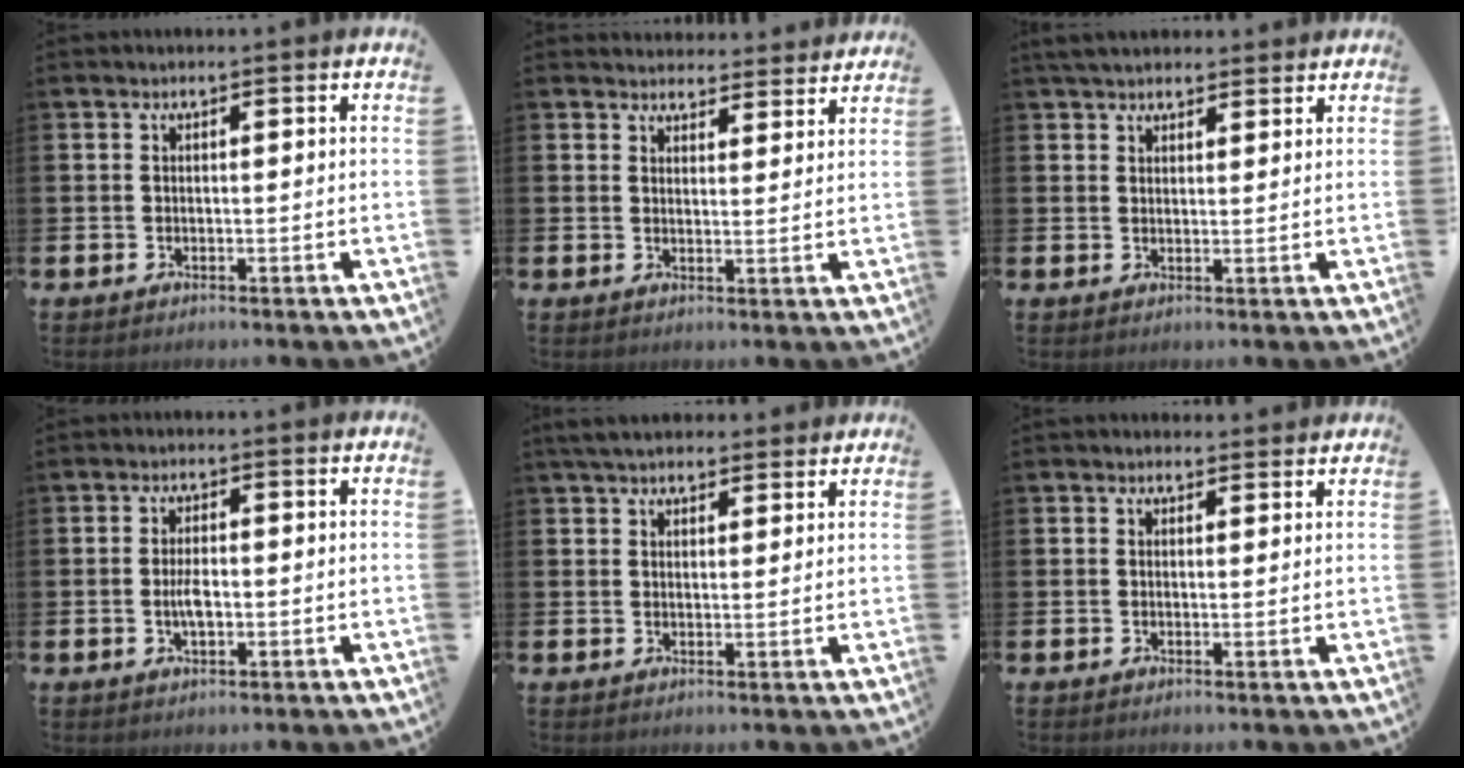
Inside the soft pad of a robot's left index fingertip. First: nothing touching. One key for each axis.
{"total": 3.8, "fx": 3.7, "fy": 1.0, "fz": -0.2, "tx": 0.003, "ty": -0.023, "tz": 0.066}
{"total": 3.6, "fx": 3.3, "fy": 1.2, "fz": 0.8, "tx": -0.024, "ty": -0.006, "tz": 0.064}
{"total": 2.8, "fx": -0.4, "fy": 1.3, "fz": 2.5, "tx": -0.037, "ty": -0.002, "tz": -0.009}
{"total": 4.4, "fx": 4.0, "fy": 1.4, "fz": 1.1, "tx": -0.032, "ty": -0.007, "tz": 0.076}
{"total": 1.3, "fx": 1.2, "fy": 0.5, "fz": 0.0, "tx": 0.014, "ty": -0.003, "tz": 0.019}